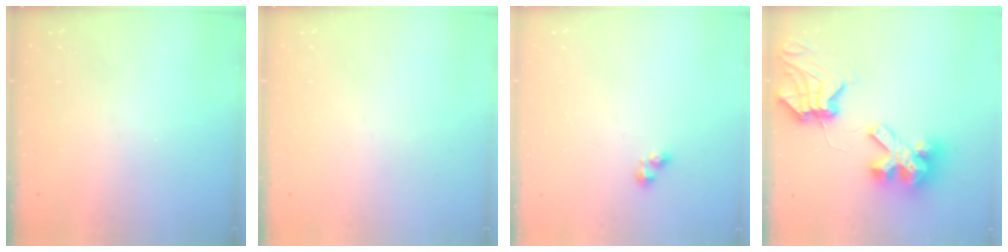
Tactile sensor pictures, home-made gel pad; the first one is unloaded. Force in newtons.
{"total": 0.0}
{"total": 2.1, "press": 2.1, "slide": 0.3}
{"total": 12.0, "press": 11.9, "slide": 1.3}